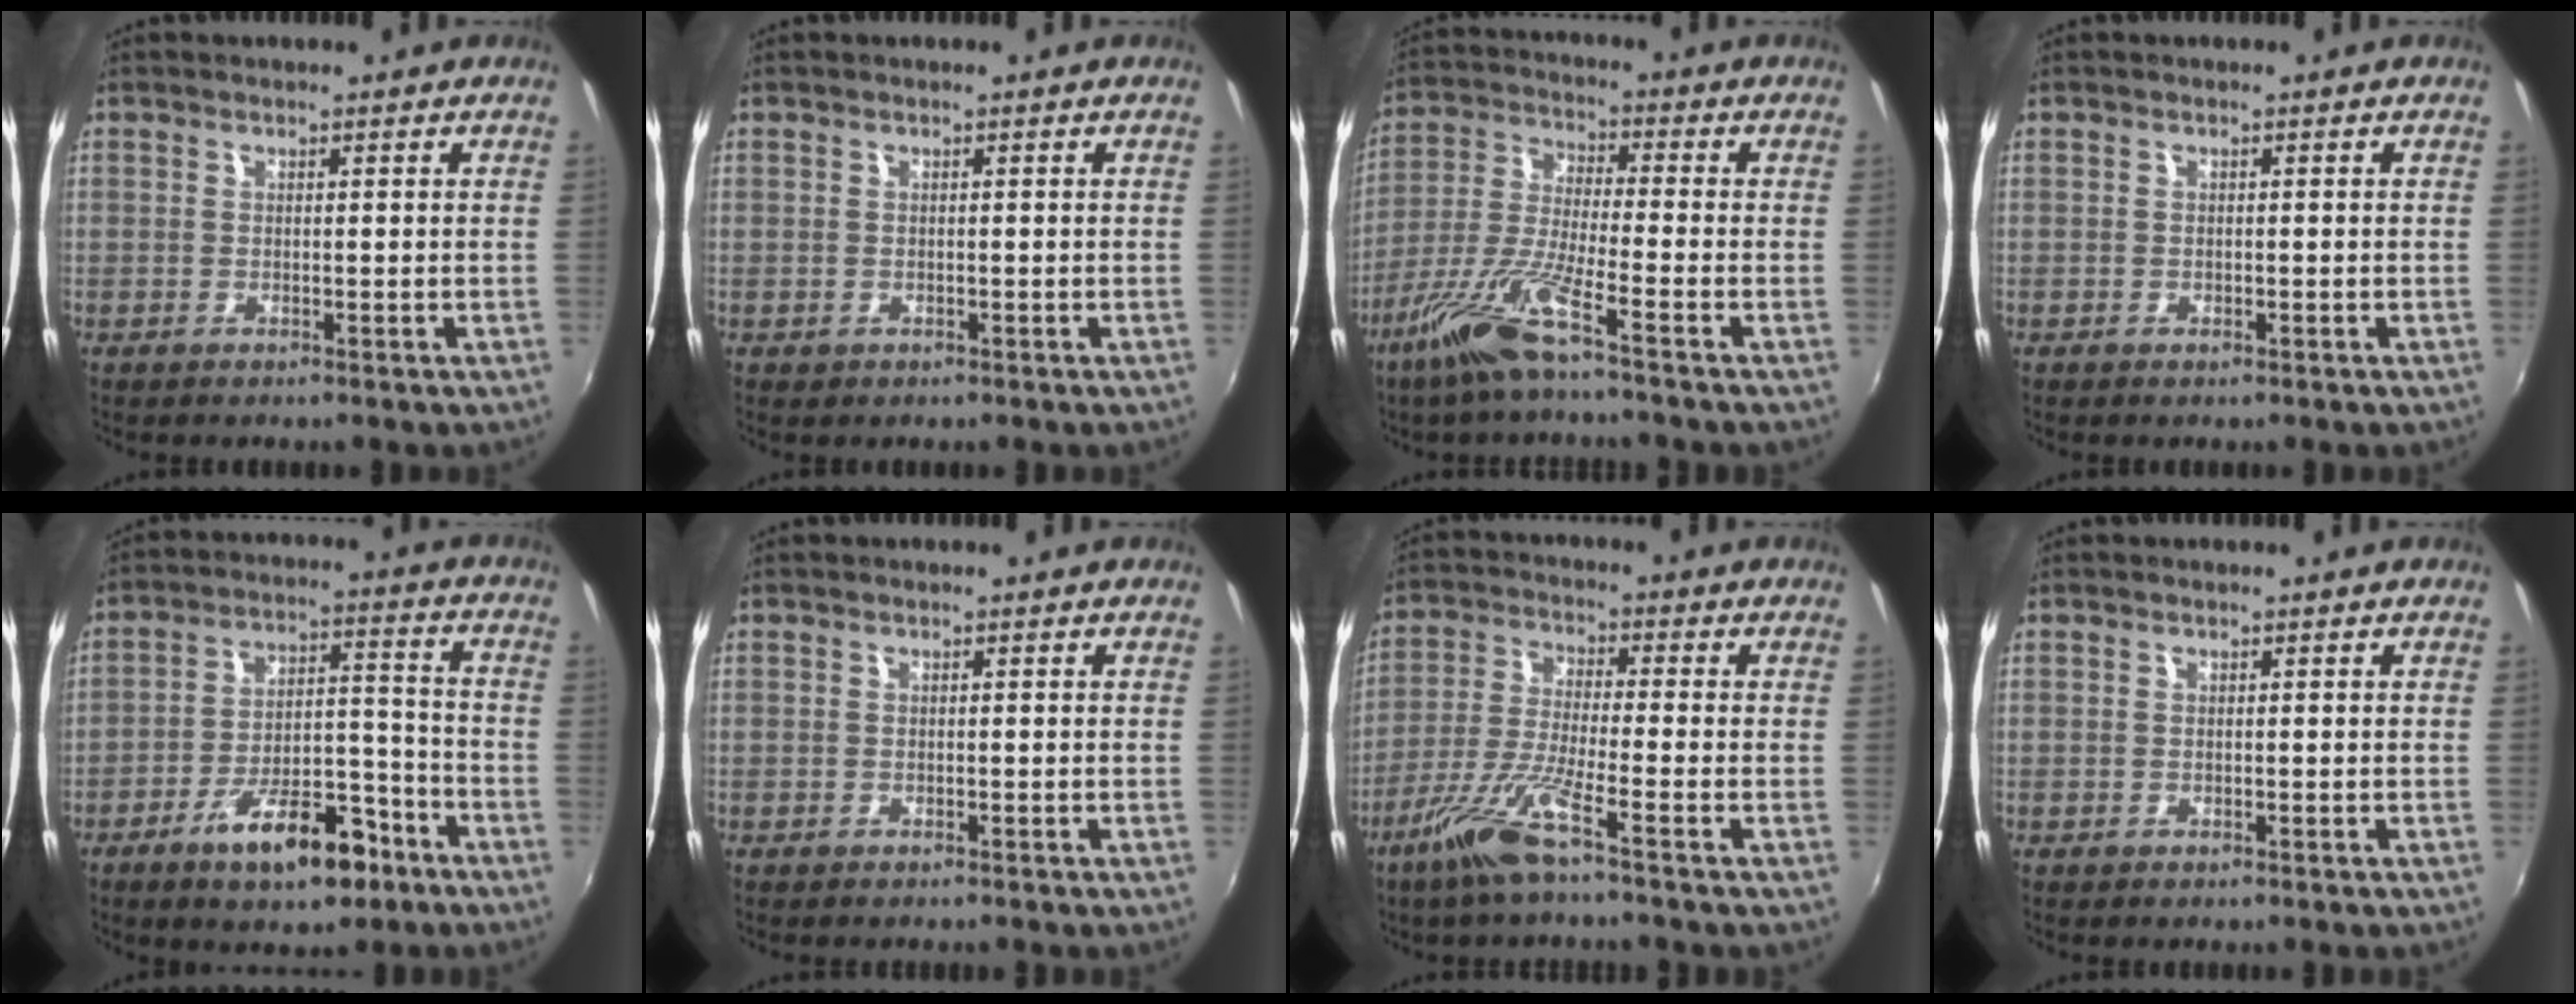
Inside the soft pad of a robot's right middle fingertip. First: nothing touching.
{"total": 0.5, "force": [-0.2, 0.5, 0.1], "torque": [0.000, -0.003, -0.003]}
{"total": 10.1, "force": [-6.5, 0.1, 7.7], "torque": [-0.167, -0.010, -0.127]}
{"total": 0.5, "force": [-0.3, 0.3, 0.2], "torque": [-0.003, -0.003, -0.008]}
{"total": 12.9, "force": [-8.1, 5.2, 8.6], "torque": [-0.151, 0.018, -0.122]}
{"total": 0.7, "force": [-0.6, 0.2, 0.2], "torque": [-0.005, -0.003, -0.012]}
{"total": 8.8, "force": [-5.6, -0.1, 6.8], "torque": [-0.148, -0.010, -0.109]}
{"total": 0.0}